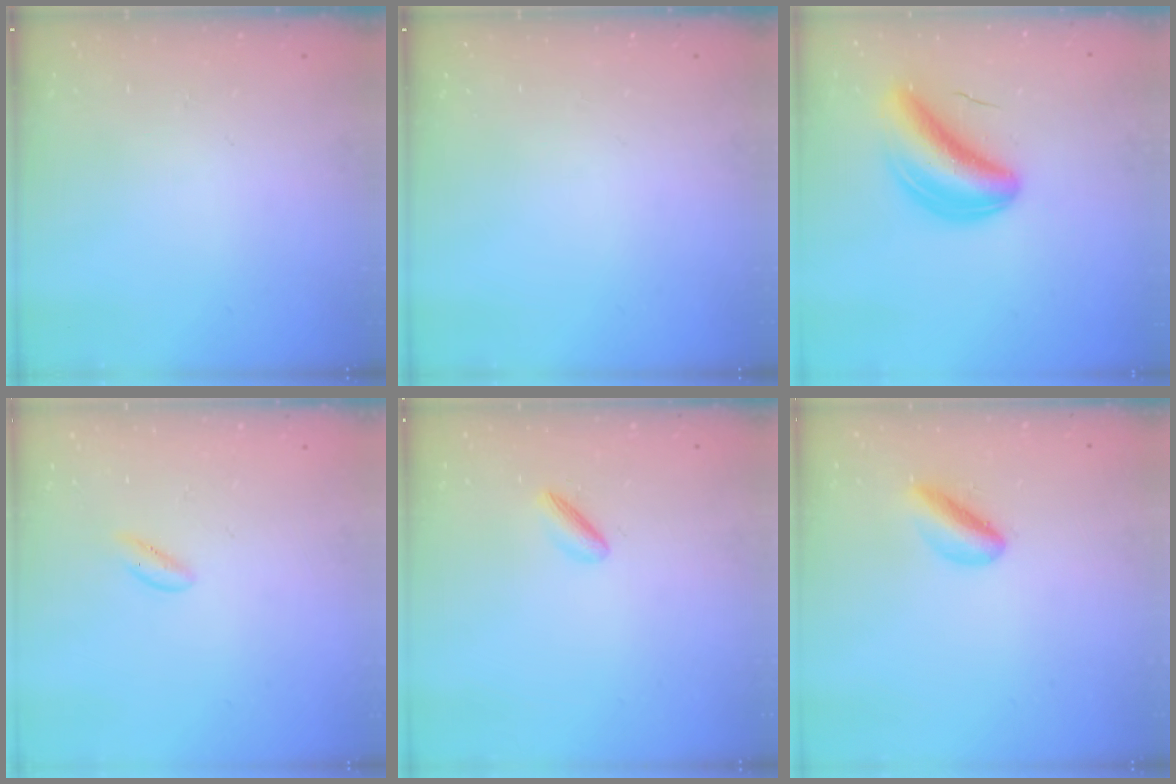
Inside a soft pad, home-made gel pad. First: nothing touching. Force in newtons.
{"total": 0.0}
{"total": 7.9, "press": 7.5, "slide": 2.5}
{"total": 0.6, "press": 0.5, "slide": 0.4}
{"total": 3.1, "press": 3.0, "slide": 0.8}
{"total": 5.2, "press": 5.1, "slide": 1.1}